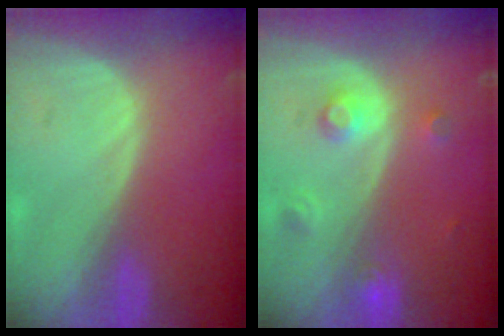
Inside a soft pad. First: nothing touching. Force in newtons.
{"total": 3.5, "press": 3.1, "slide": 1.7}